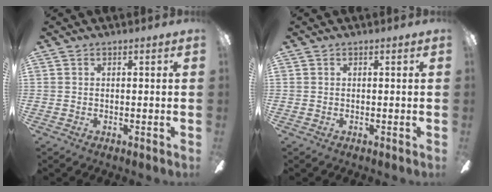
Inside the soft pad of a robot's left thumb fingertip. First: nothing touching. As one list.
[{"total": 0.0}]